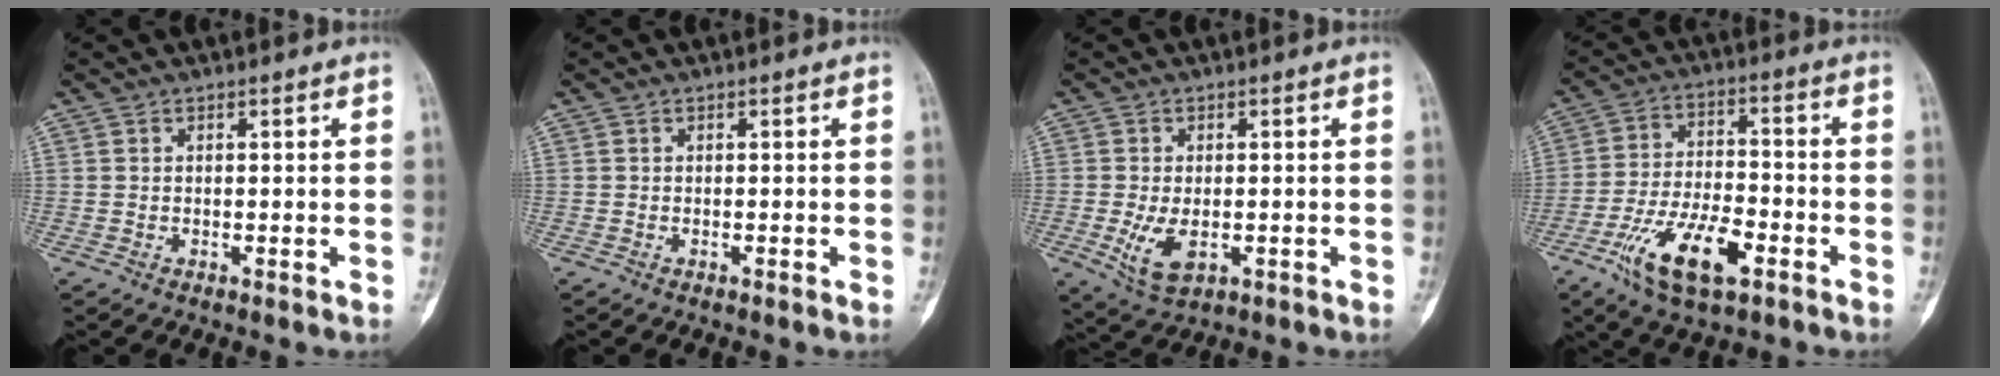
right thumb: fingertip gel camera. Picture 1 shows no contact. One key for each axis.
{"total": 0.0}
{"total": 6.5, "fx": -1.6, "fy": 3.6, "fz": 5.2, "tx": -0.099, "ty": -0.010, "tz": -0.019}
{"total": 13.7, "fx": -6.7, "fy": 5.6, "fz": 10.5, "tx": -0.198, "ty": 0.024, "tz": -0.119}